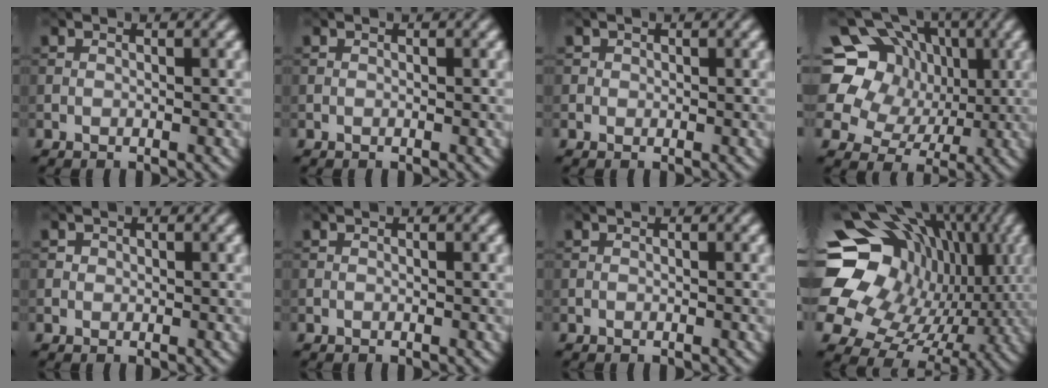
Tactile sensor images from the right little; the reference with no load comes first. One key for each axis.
{"total": 0.0}
{"total": 0.6, "fx": 0.2, "fy": 0.6, "fz": 0.1, "tx": 0.001, "ty": -0.004, "tz": 0.003}
{"total": 13.9, "fx": 3.5, "fy": 12.4, "fz": 5.2, "tx": -0.154, "ty": 0.045, "tz": 0.038}
{"total": 0.6, "fx": 0.2, "fy": 0.6, "fz": 0.1, "tx": -0.001, "ty": -0.003, "tz": 0.003}
{"total": 0.0}
{"total": 0.0}
{"total": 20.6, "fx": 2.8, "fy": 17.5, "fz": 10.5, "tx": -0.200, "ty": 0.027, "tz": 0.039}